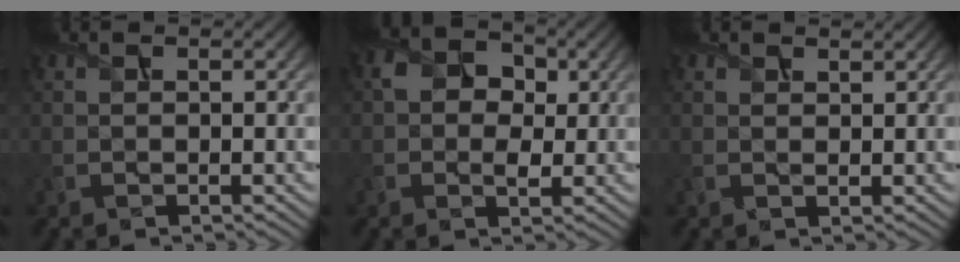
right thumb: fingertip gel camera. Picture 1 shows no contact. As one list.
[{"total": 4.7, "force": [0.3, 3.5, 3.2], "torque": [-0.051, 0.001, -0.002]}, {"total": 1.2, "force": [1.0, 0.5, 0.4], "torque": [-0.014, -0.002, 0.020]}]